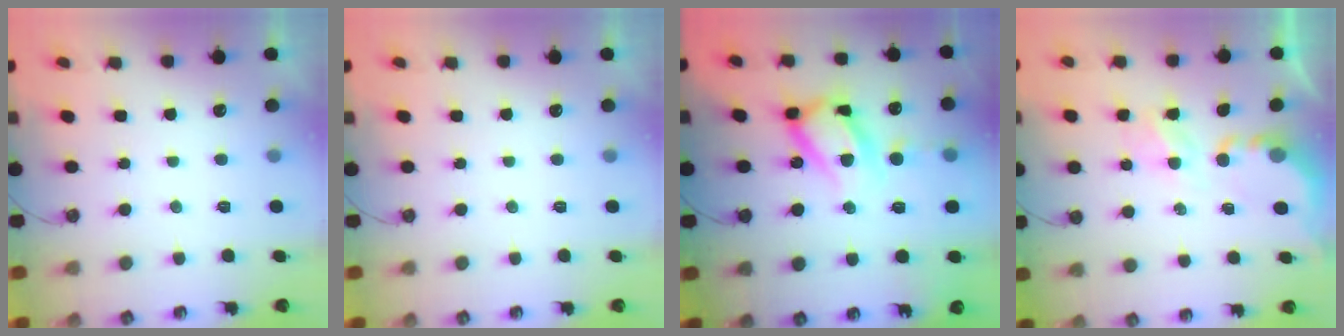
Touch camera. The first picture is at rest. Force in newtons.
{"total": 0.0}
{"total": 19.6, "press": 19.5, "slide": 1.7}
{"total": 5.2, "press": 5.2, "slide": 0.4}